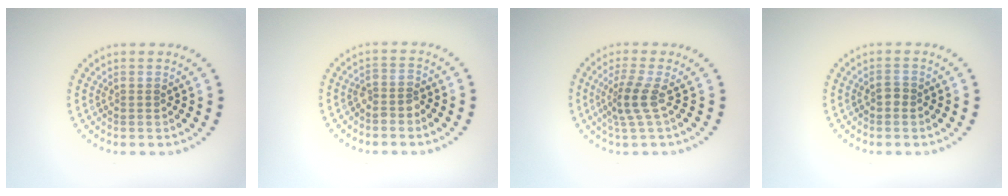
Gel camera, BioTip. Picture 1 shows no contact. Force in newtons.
{"total": 1.7, "press": 1.4, "slide": 1.0}
{"total": 2.5, "press": 1.8, "slide": 1.8}
{"total": 0.8, "press": 0.8, "slide": 0.1}